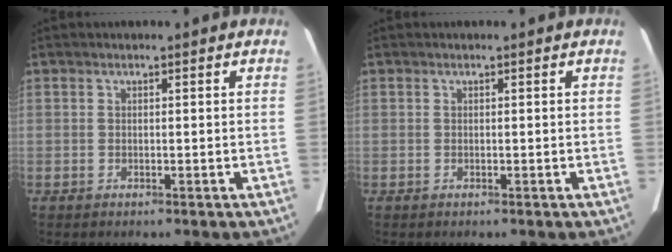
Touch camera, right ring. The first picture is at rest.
{"total": 0.0}